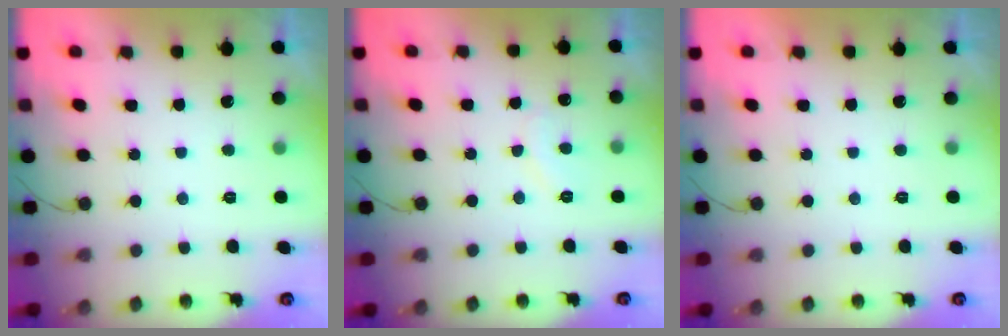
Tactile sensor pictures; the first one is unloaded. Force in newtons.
{"total": 7.3, "press": 7.3, "slide": 0.3}
{"total": 1.7, "press": 1.6, "slide": 0.0}